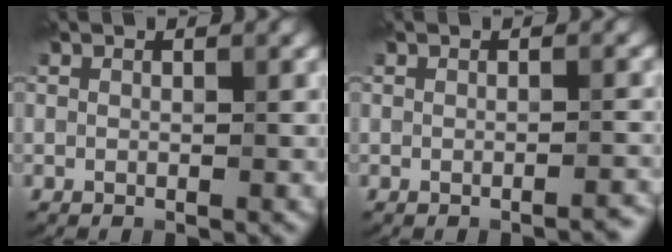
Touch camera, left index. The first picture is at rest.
{"total": 1.0, "force": [-0.8, 0.0, 0.5], "torque": [-0.008, 0.005, -0.010]}